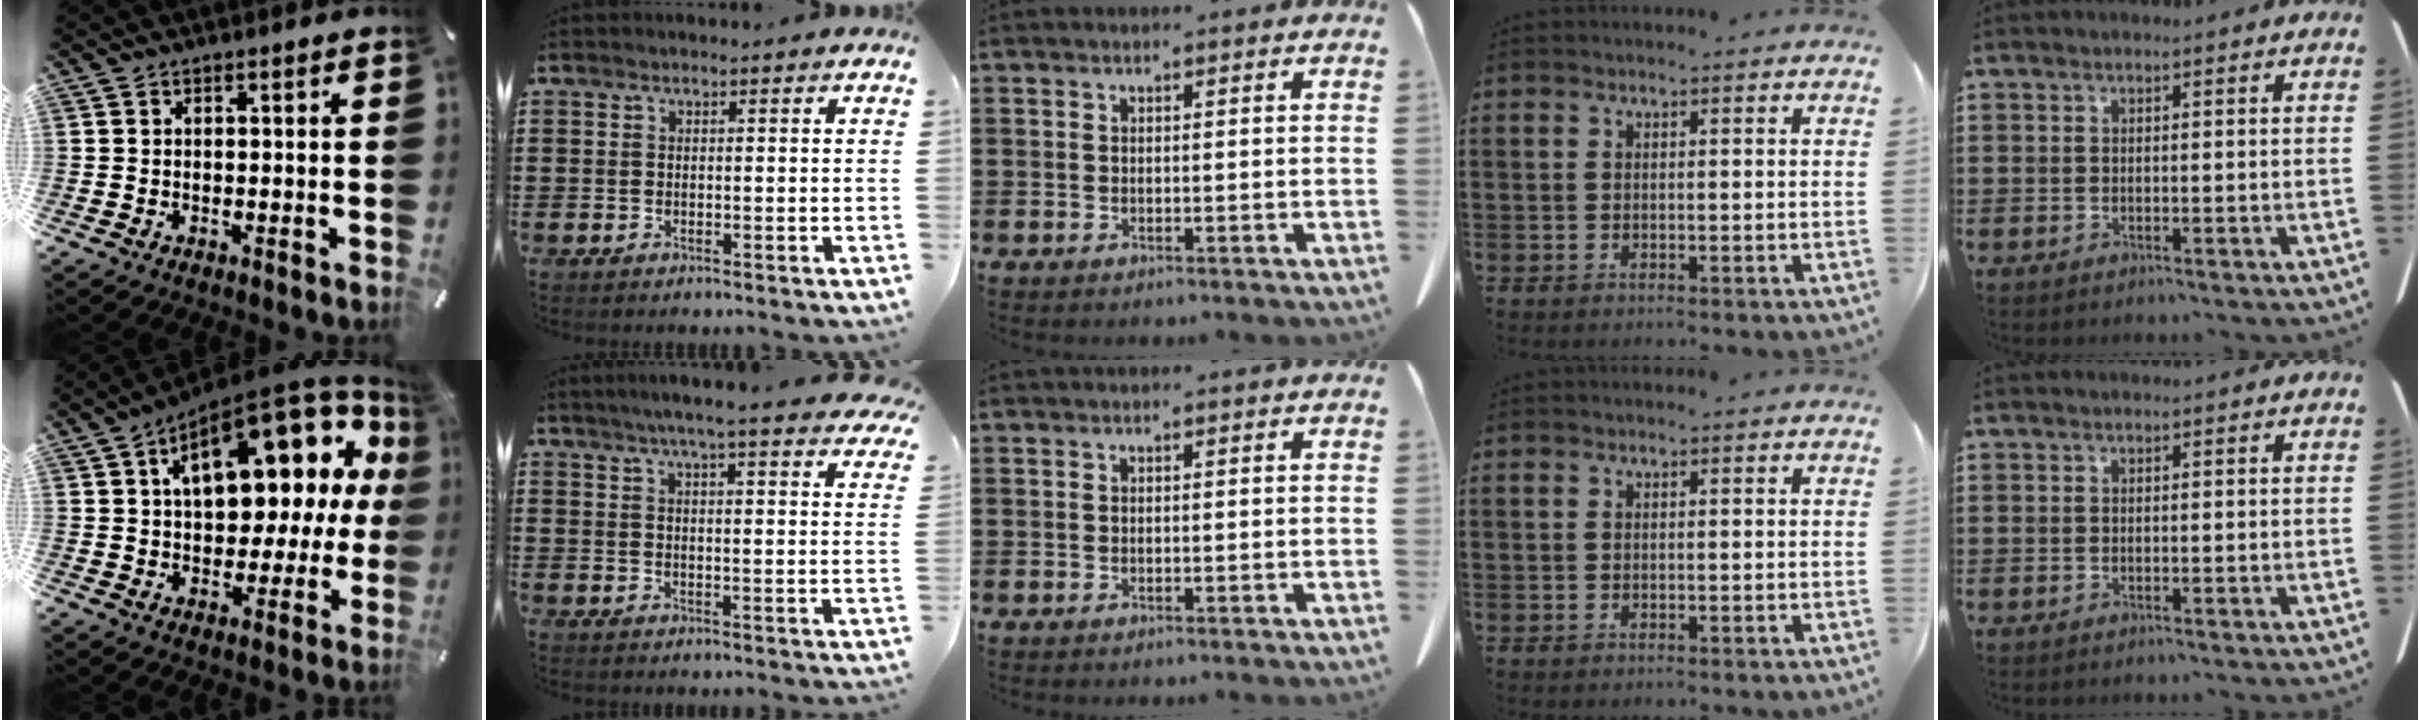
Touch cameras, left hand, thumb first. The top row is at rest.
{"thumb": {"total": 21.1, "force": [8.1, 10.7, 16.3], "torque": [-0.231, -0.050, 0.132]}, "index": {"total": 5.3, "force": [4.8, -0.4, 2.4], "torque": [-0.065, -0.017, 0.081]}}